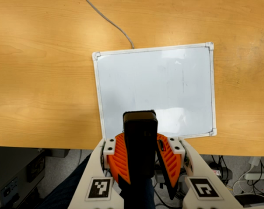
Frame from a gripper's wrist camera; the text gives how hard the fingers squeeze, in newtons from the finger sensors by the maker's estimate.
{"total": 9.7, "left": 10.1, "right": 9.3}